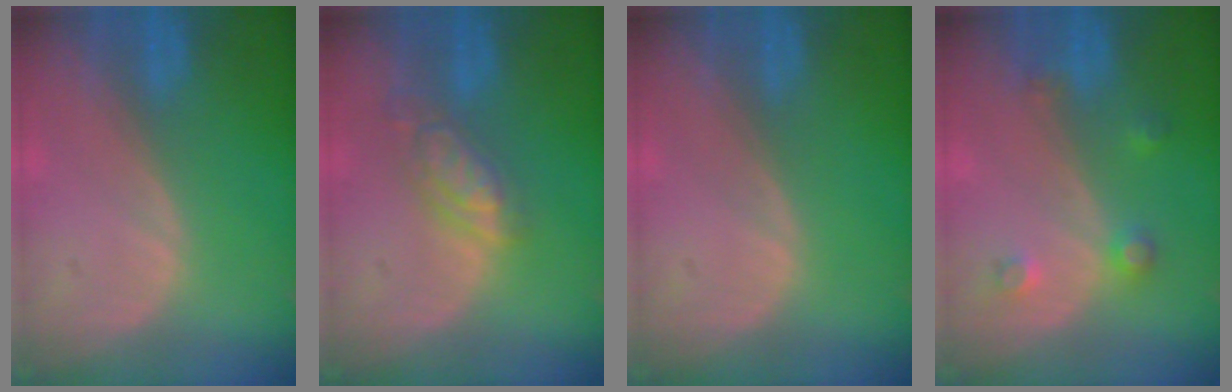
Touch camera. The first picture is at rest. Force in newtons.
{"total": 5.7, "press": 5.0, "slide": 2.7}
{"total": 0.0}
{"total": 3.5, "press": 3.1, "slide": 1.5}